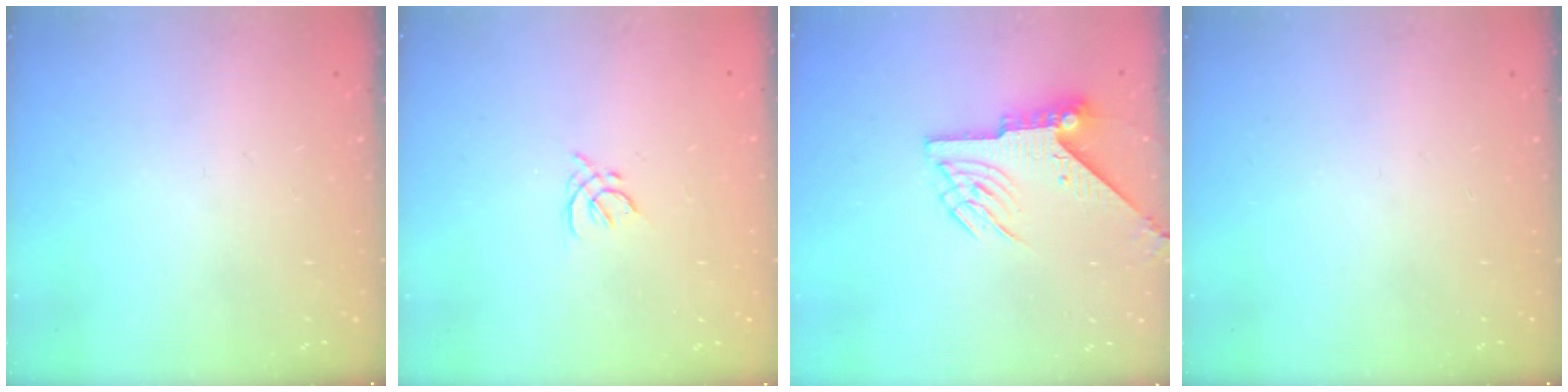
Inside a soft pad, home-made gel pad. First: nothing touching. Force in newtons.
{"total": 2.0, "press": 2.0, "slide": 0.6}
{"total": 6.7, "press": 6.6, "slide": 0.7}
{"total": 0.0}